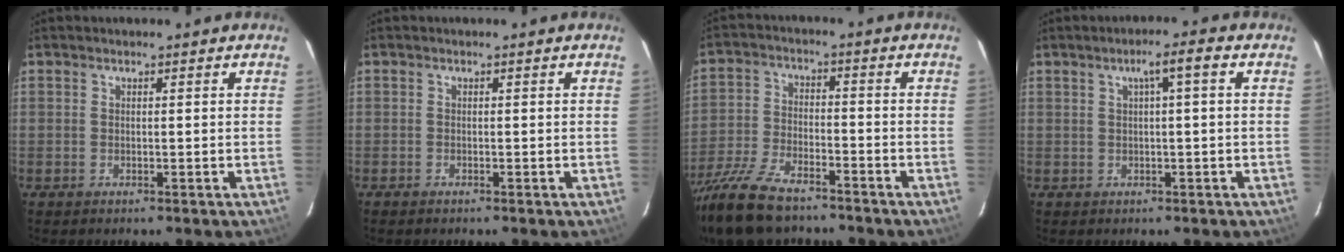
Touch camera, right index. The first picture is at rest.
{"total": 0.6, "force": [-0.6, 0.2, 0.1], "torque": [-0.004, -0.002, -0.012]}
{"total": 17.0, "force": [-13.5, 5.8, 8.5], "torque": [-0.195, -0.029, -0.249]}
{"total": 3.7, "force": [0.8, 0.1, 3.6], "torque": [-0.062, 0.011, 0.017]}